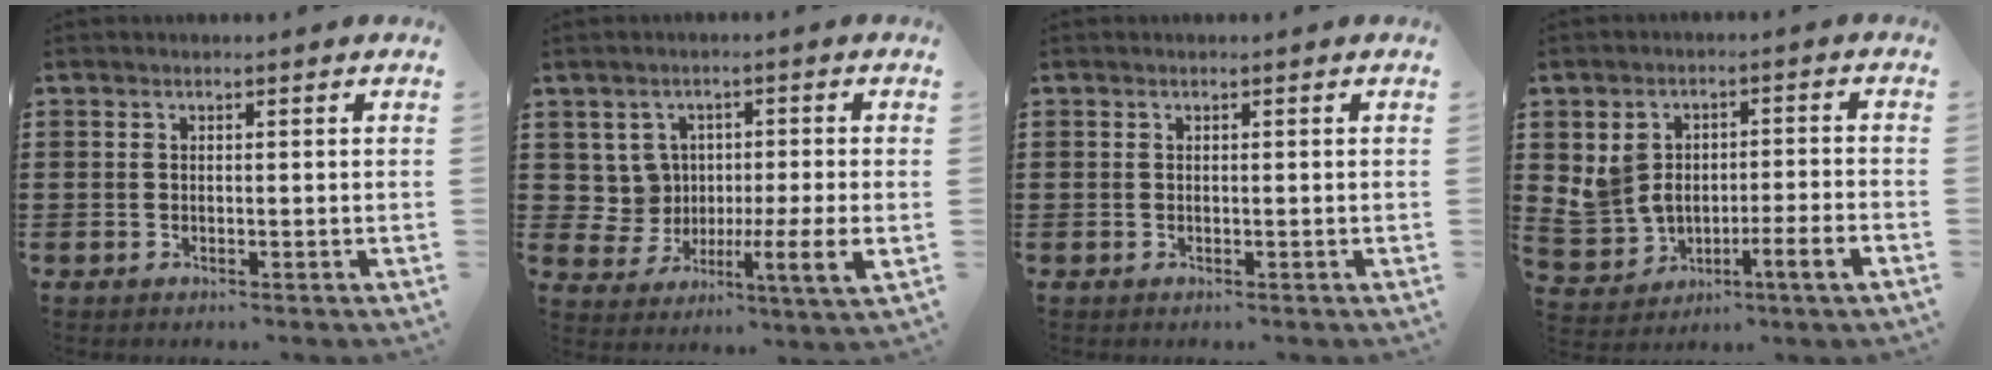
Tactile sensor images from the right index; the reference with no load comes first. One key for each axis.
{"total": 4.7, "fx": 0.9, "fy": 3.0, "fz": 3.4, "tx": -0.065, "ty": -0.013, "tz": 0.017}
{"total": 0.0}
{"total": 5.2, "fx": -1.2, "fy": 3.6, "fz": 3.5, "tx": -0.080, "ty": 0.009, "tz": -0.023}